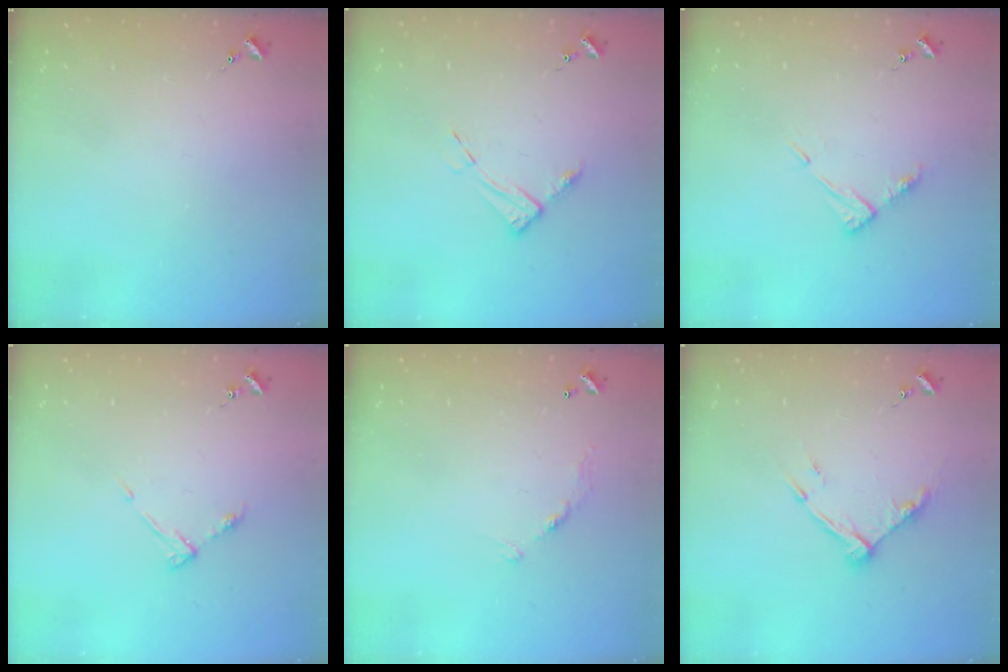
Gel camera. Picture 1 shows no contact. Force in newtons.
{"total": 7.7, "press": 7.7, "slide": 0.6}
{"total": 7.4, "press": 7.4, "slide": 0.6}
{"total": 4.6, "press": 4.6, "slide": 0.6}
{"total": 6.0, "press": 6.0, "slide": 0.4}
{"total": 10.4, "press": 10.4, "slide": 0.8}